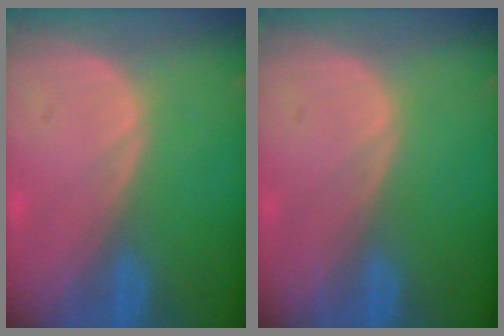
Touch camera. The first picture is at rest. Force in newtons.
{"total": 0.0}